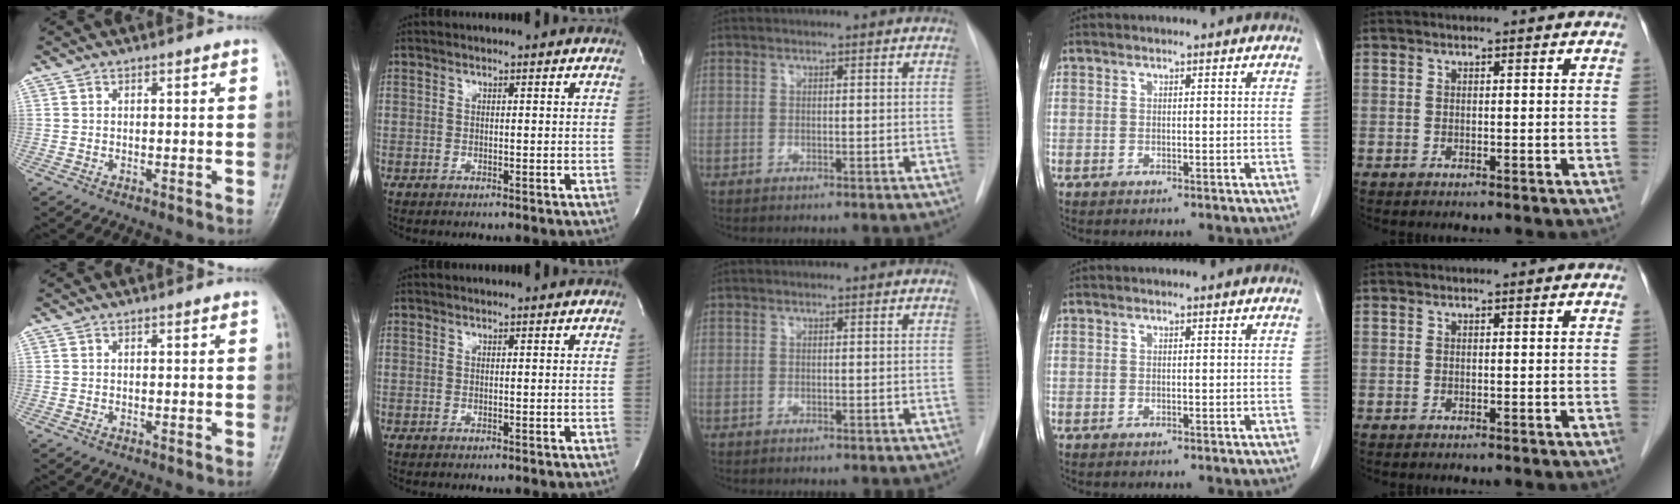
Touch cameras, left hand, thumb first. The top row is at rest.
{}